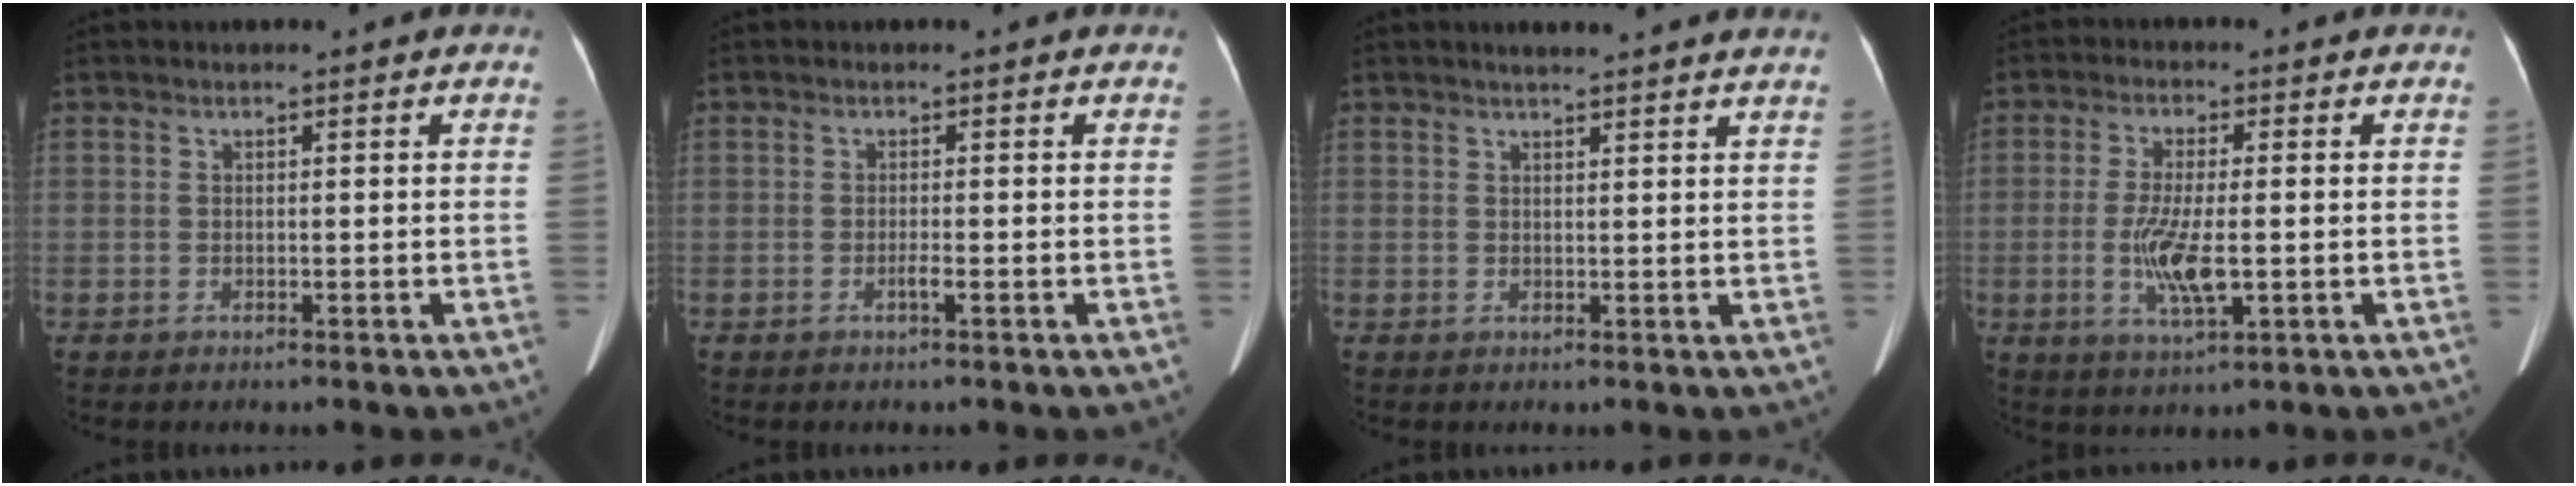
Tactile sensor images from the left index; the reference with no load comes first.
{"total": 0.9, "force": [-0.5, -0.1, 0.8], "torque": [-0.017, 0.000, -0.007]}
{"total": 8.5, "force": [7.8, 0.2, 3.4], "torque": [-0.043, 0.015, 0.079]}
{"total": 7.8, "force": [-1.5, 1.7, 7.4], "torque": [-0.153, -0.011, -0.027]}